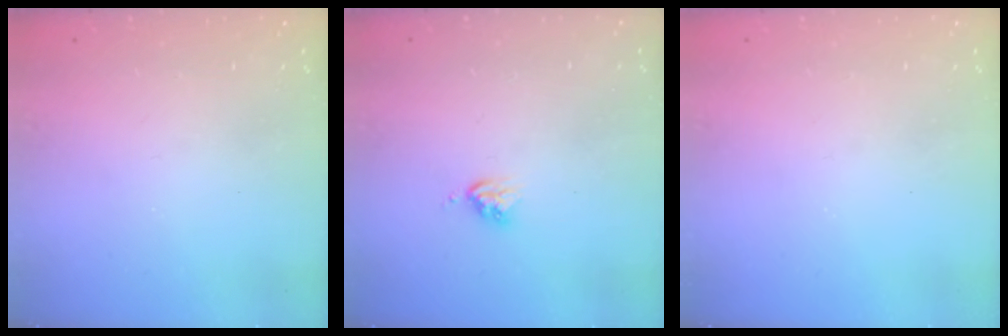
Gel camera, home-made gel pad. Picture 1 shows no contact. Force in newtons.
{"total": 3.7, "press": 3.7, "slide": 0.5}
{"total": 0.0}